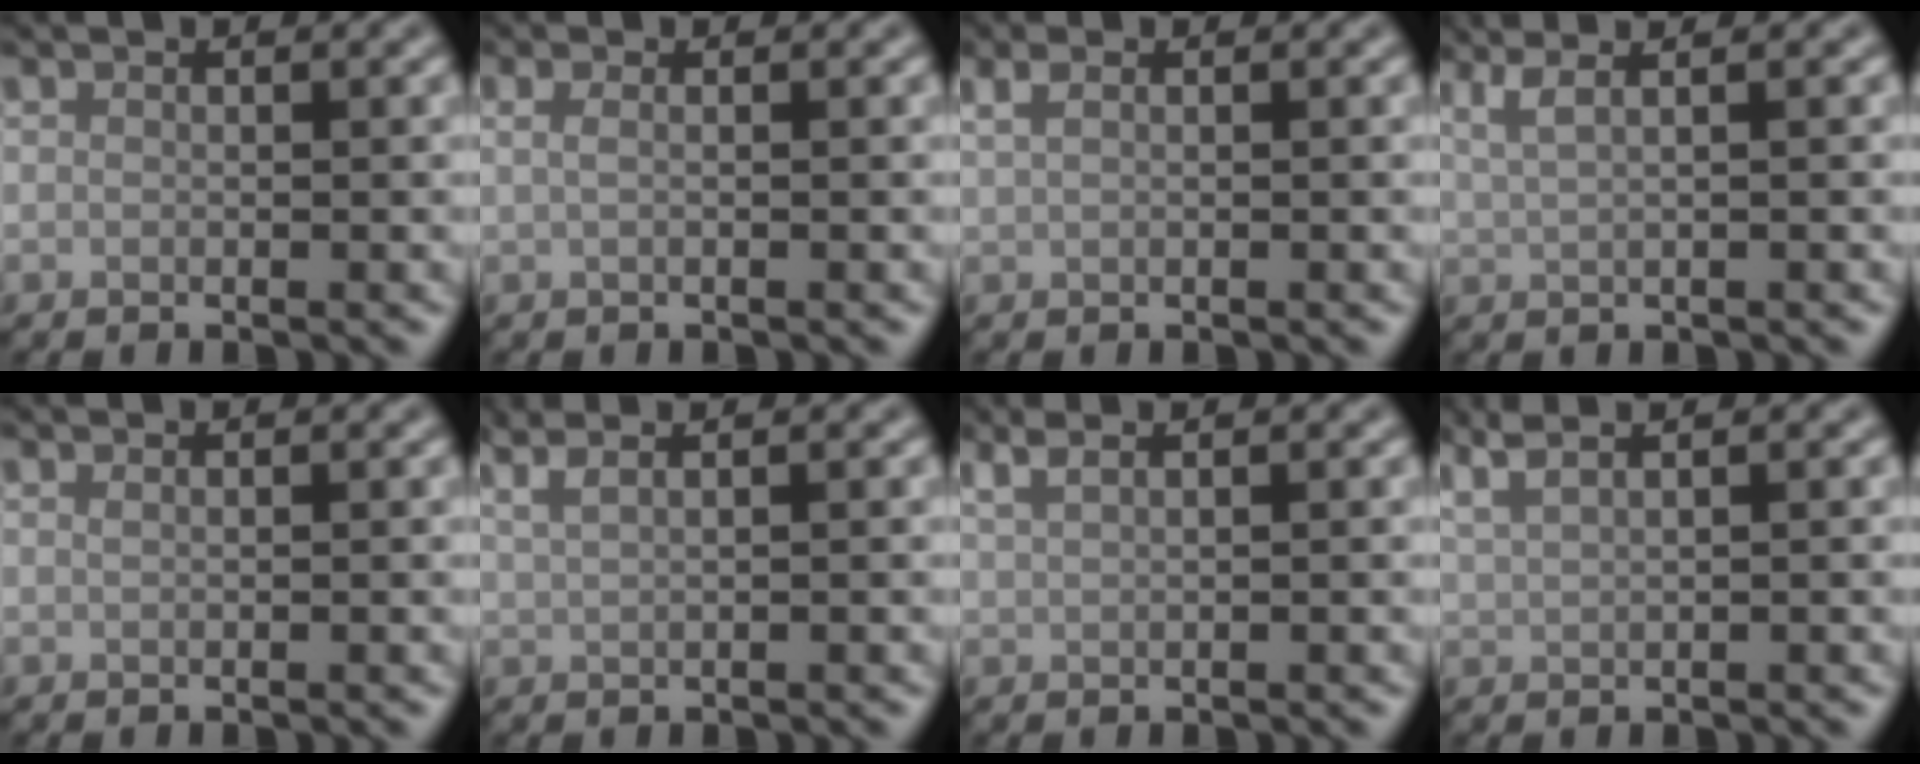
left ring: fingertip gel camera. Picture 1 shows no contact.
{"total": 1.5, "force": [0.4, 0.7, 1.2], "torque": [-0.019, -0.002, -0.001]}
{"total": 1.3, "force": [0.7, 0.4, 1.0], "torque": [-0.021, 0.005, 0.016]}
{"total": 4.1, "force": [2.4, 1.7, 2.9], "torque": [-0.037, 0.021, 0.016]}
{"total": 0.5, "force": [0.2, 0.3, 0.4], "torque": [-0.001, 0.002, 0.003]}
{"total": 4.2, "force": [2.7, 1.9, 2.7], "torque": [-0.029, 0.026, 0.018]}
{"total": 2.6, "force": [1.9, 1.0, 1.6], "torque": [-0.018, 0.009, 0.013]}
{"total": 4.3, "force": [3.0, 1.6, 2.6], "torque": [-0.036, 0.027, 0.028]}